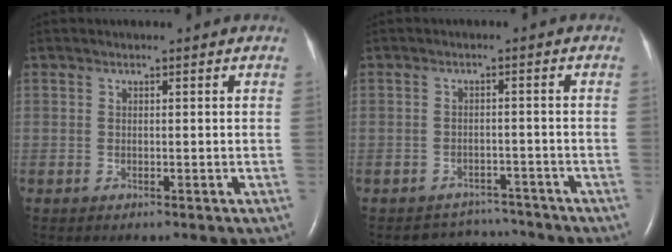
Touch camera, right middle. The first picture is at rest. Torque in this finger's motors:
{"motor_torque": [0.11, -0.17, -0.02, 0.00]}